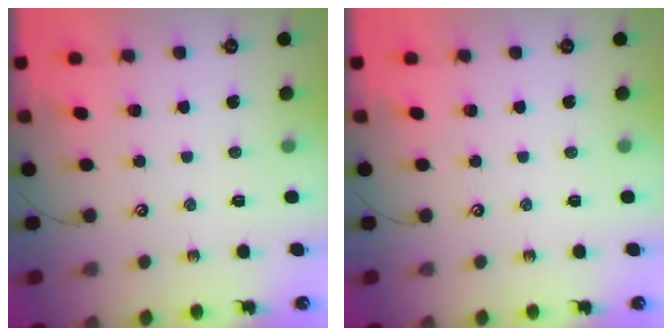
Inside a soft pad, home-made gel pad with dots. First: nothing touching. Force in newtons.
{"total": 0.0}